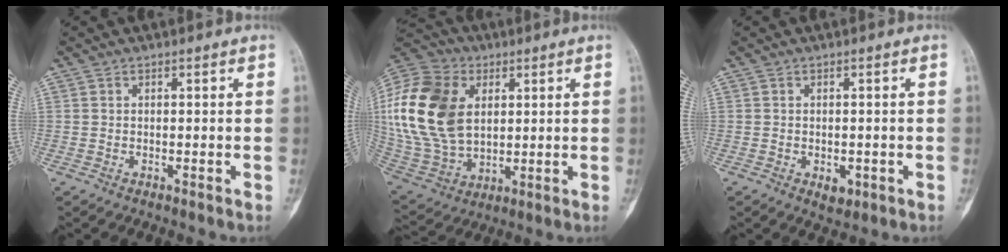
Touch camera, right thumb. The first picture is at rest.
{"total": 23.2, "force": [4.6, 16.0, 16.2], "torque": [-0.335, -0.009, 0.091]}
{"total": 2.8, "force": [-0.9, 1.8, 1.9], "torque": [-0.011, 0.001, -0.006]}